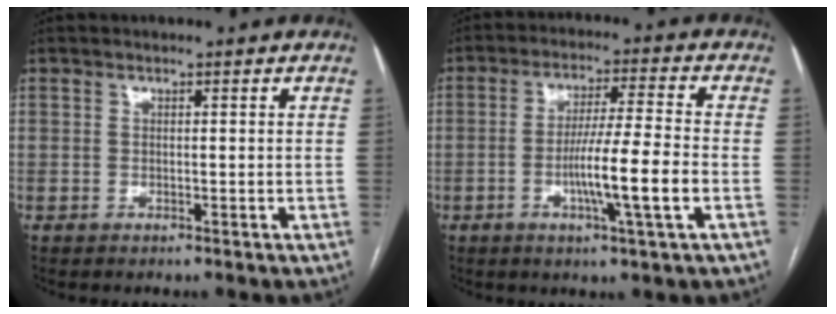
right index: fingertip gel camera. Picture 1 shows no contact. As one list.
[{"total": 10.1, "force": [-2.7, -0.9, 9.7], "torque": [-0.175, -0.008, -0.051]}]